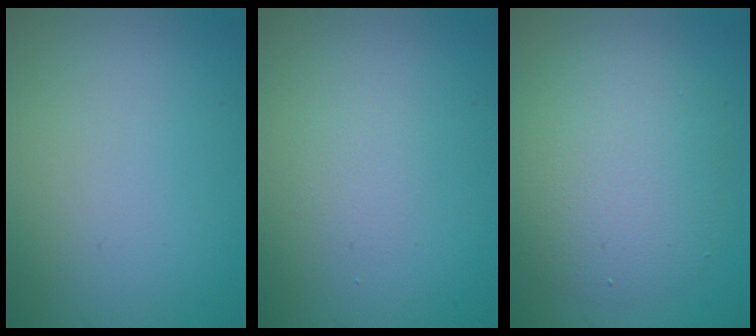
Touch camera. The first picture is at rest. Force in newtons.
{"total": 1.0, "press": 1.0, "slide": 0.0}
{"total": 5.6, "press": 5.6, "slide": 0.3}